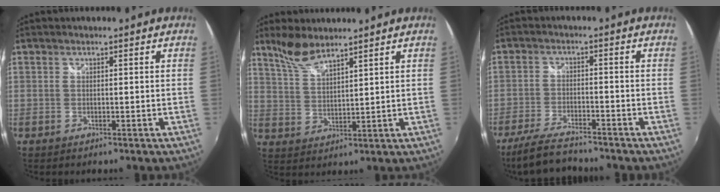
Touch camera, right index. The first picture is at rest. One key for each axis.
{"total": 6.2, "fx": 5.2, "fy": 1.3, "fz": 3.1, "tx": -0.064, "ty": 0.005, "tz": 0.109}
{"total": 10.0, "fx": -8.6, "fy": 2.2, "fz": 4.5, "tx": -0.117, "ty": -0.022, "tz": -0.154}